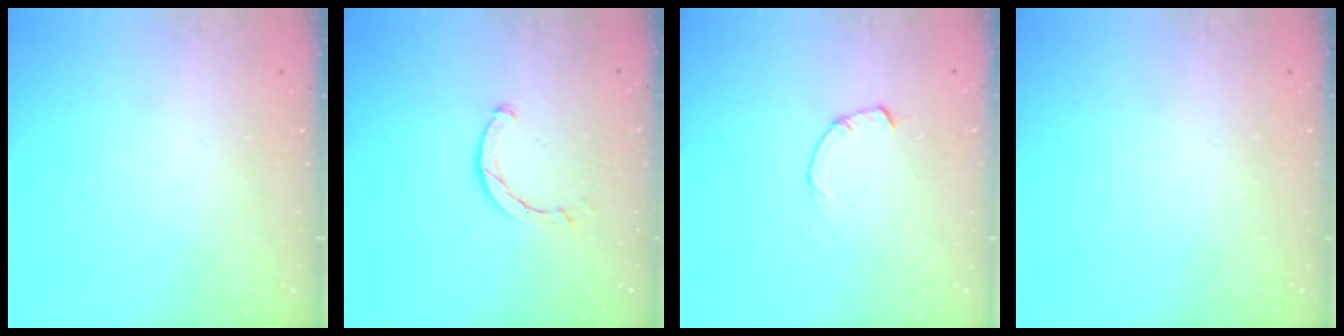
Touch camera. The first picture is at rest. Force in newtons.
{"total": 2.0, "press": 2.0, "slide": 0.2}
{"total": 0.8, "press": 0.8, "slide": 0.2}
{"total": 2.6, "press": 2.6, "slide": 0.2}